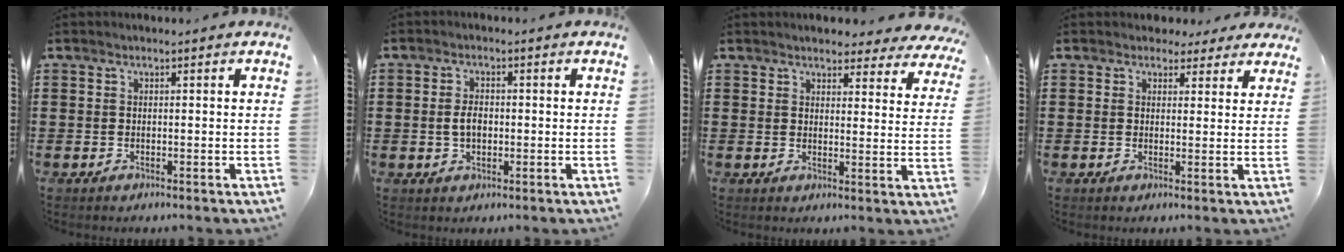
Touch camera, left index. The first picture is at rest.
{"total": 3.1, "force": [-0.3, 1.7, 2.6], "torque": [-0.052, 0.005, -0.006]}
{"total": 3.6, "force": [3.5, 0.5, 0.9], "torque": [-0.023, -0.016, 0.062]}
{"total": 2.5, "force": [2.0, 1.4, 0.5], "torque": [-0.011, 0.001, 0.036]}